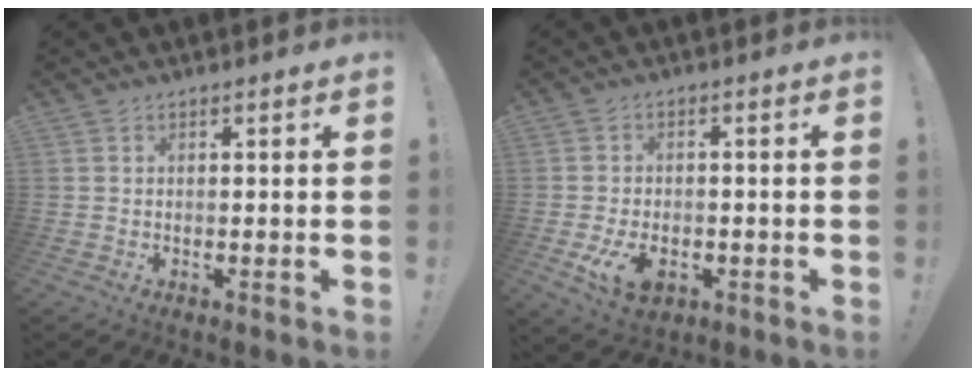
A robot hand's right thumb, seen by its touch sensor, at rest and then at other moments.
{"total": 8.3, "force": [-3.2, 5.4, 5.5], "torque": [-0.087, 0.004, -0.055]}